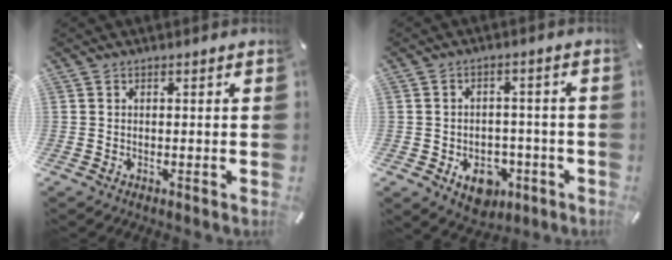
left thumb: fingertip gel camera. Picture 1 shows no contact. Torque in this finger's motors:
{"motor_torque": [0.12, 1.38, 0.28, -0.10, 0.06]}